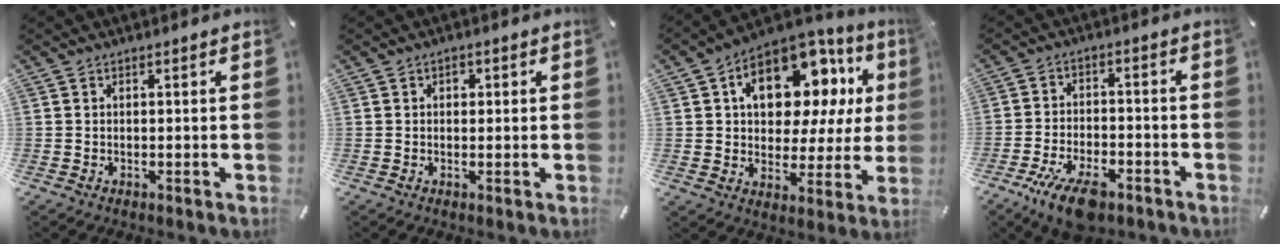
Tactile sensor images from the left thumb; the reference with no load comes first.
{"total": 1.4, "force": [0.3, 1.2, 0.7], "torque": [-0.008, 0.005, 0.001]}
{"total": 17.4, "force": [7.0, 10.8, 11.7], "torque": [-0.179, -0.041, 0.120]}
{"total": 10.0, "force": [-6.1, 4.7, 6.4], "torque": [-0.122, 0.030, -0.110]}